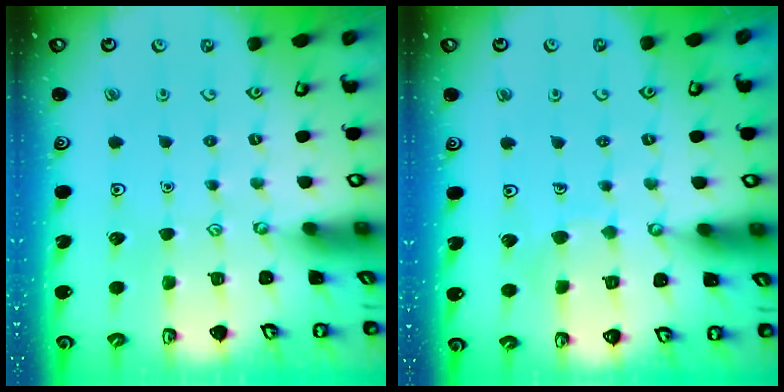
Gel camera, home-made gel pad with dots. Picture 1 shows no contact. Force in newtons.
{"total": 4.7, "press": 4.7, "slide": 0.1}